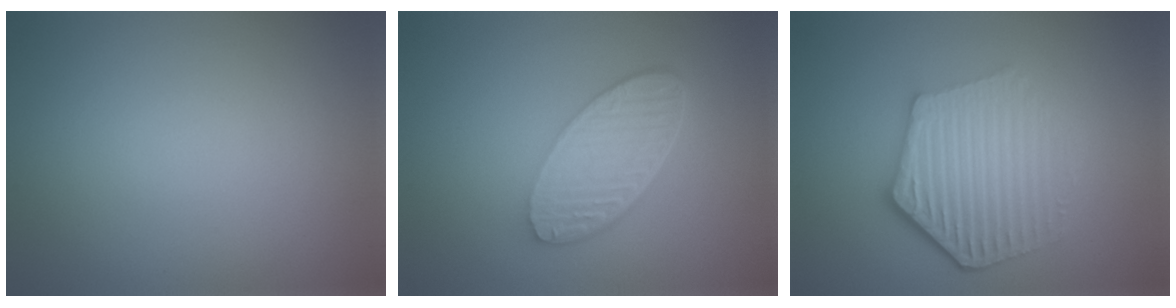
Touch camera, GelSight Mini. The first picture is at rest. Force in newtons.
{"total": 5.6, "press": 4.0, "slide": 3.9}
{"total": 6.1, "press": 4.5, "slide": 4.0}